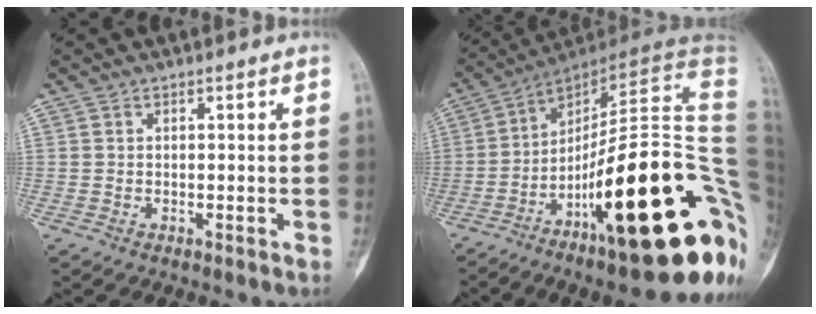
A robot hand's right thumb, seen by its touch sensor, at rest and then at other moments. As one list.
[{"total": 34.6, "force": [-10.4, 8.2, 32.0], "torque": [-0.375, 0.056, -0.158]}]